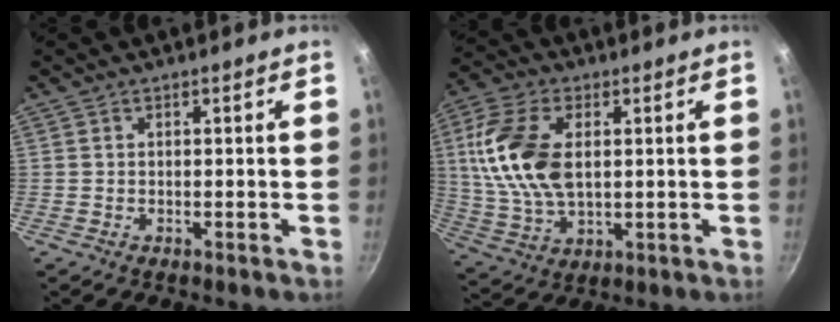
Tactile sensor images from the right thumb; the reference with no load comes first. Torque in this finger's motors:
{"motor_torque": [-0.26, 1.30, 1.67, 0.48, 0.47]}